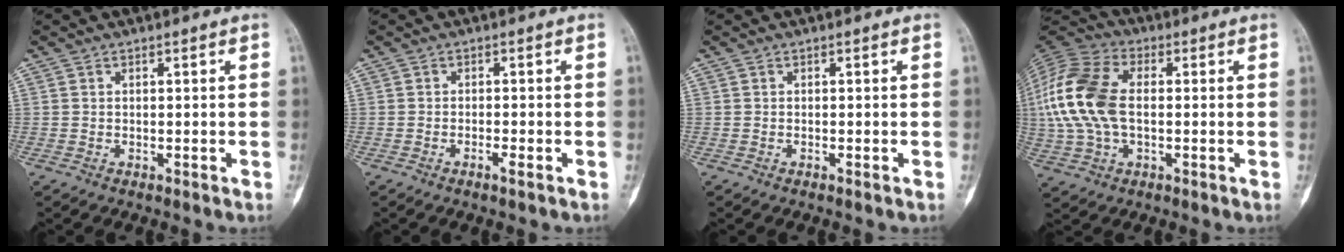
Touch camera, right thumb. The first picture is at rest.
{"total": 1.5, "force": [-0.8, 0.1, 1.2], "torque": [-0.023, 0.002, -0.018]}
{"total": 0.0}
{"total": 16.9, "force": [0.5, 10.1, 13.6], "torque": [-0.303, 0.020, 0.006]}